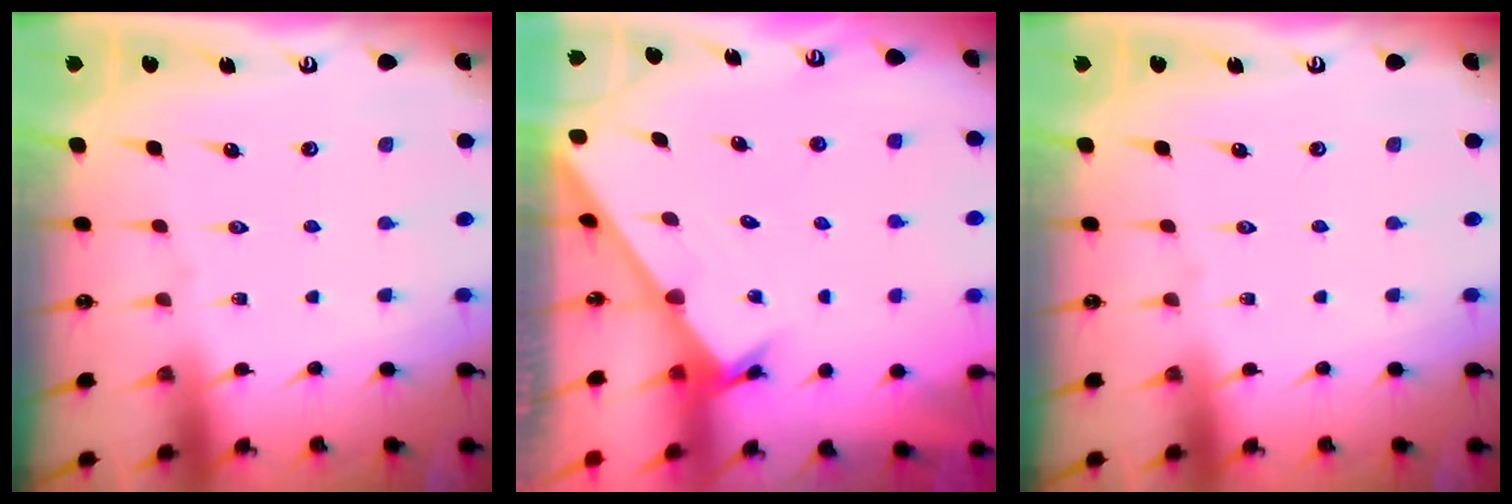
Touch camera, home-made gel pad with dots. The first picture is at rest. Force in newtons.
{"total": 1.8, "press": 1.8, "slide": 0.1}
{"total": 0.0}